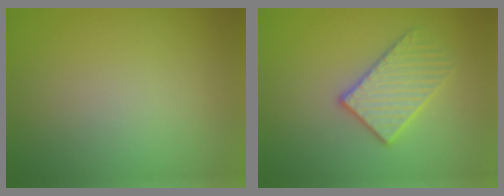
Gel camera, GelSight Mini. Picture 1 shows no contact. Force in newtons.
{"total": 3.0, "press": 2.9, "slide": 0.8}